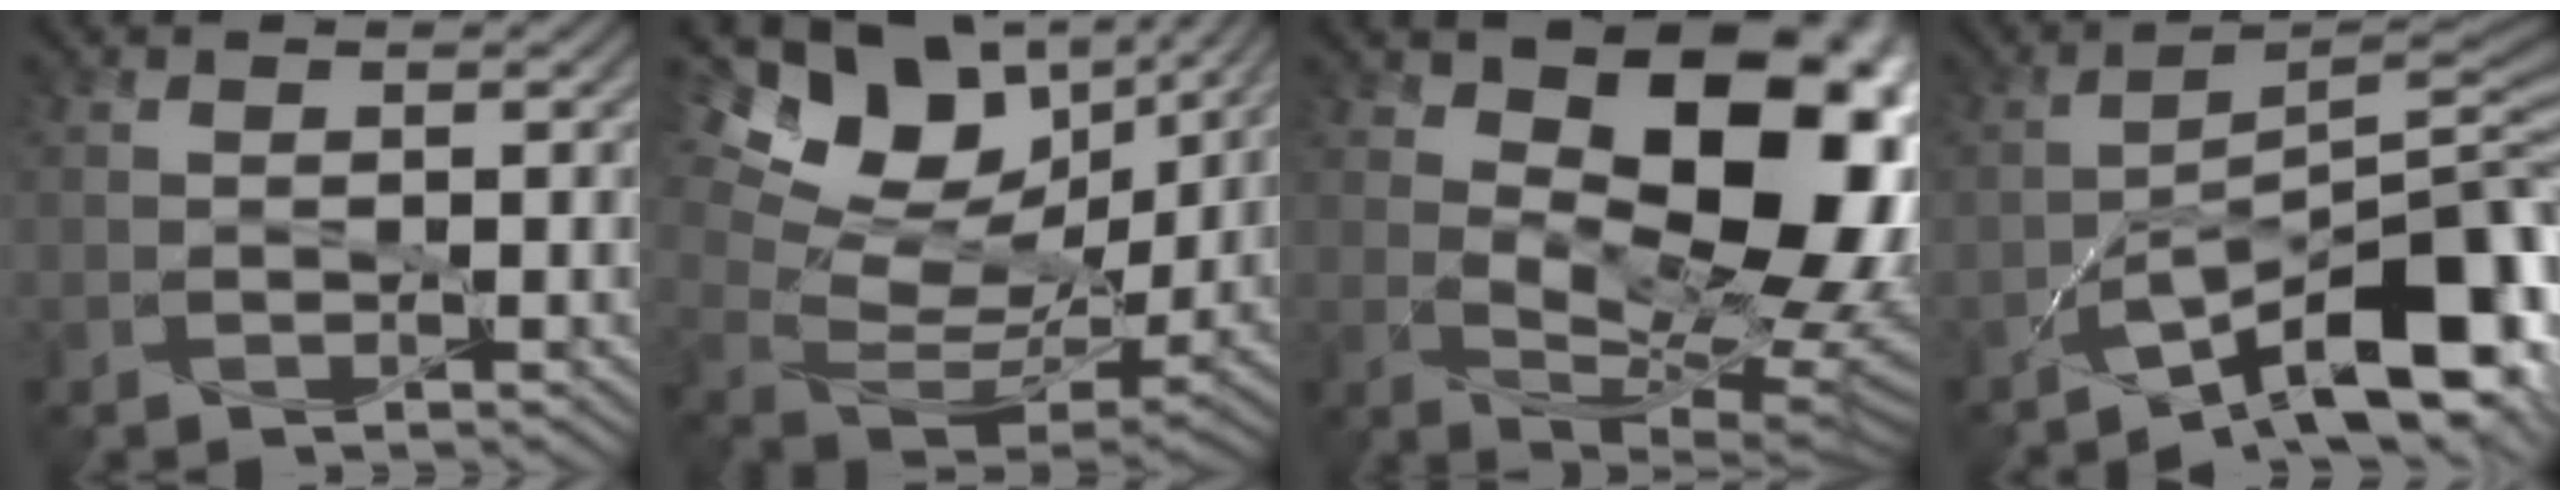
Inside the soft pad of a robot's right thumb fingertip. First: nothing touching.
{"total": 17.8, "force": [9.1, 10.7, 10.9], "torque": [-0.238, 0.031, 0.167]}
{"total": 15.4, "force": [4.5, 8.3, 12.1], "torque": [-0.166, 0.002, 0.077]}
{"total": 12.7, "force": [-7.1, 3.7, 9.9], "torque": [-0.160, -0.002, -0.119]}